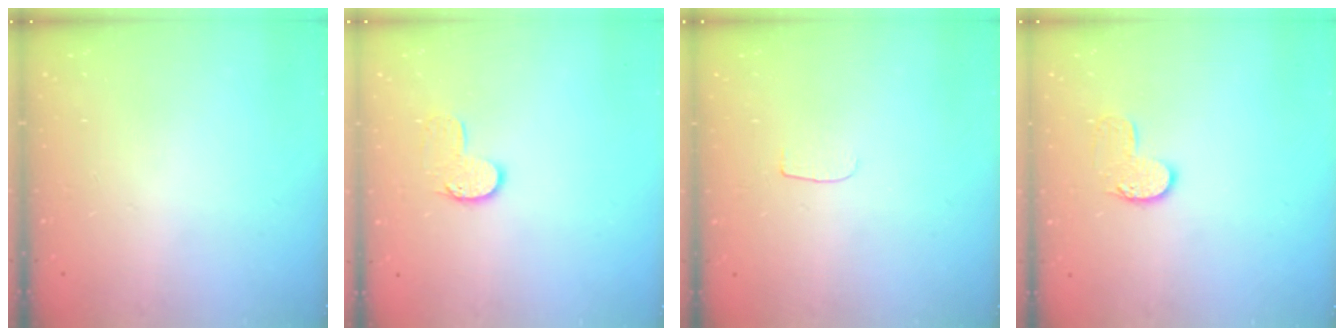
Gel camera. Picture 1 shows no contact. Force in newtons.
{"total": 6.8, "press": 6.8, "slide": 0.3}
{"total": 3.1, "press": 3.1, "slide": 0.3}
{"total": 7.4, "press": 7.4, "slide": 0.2}